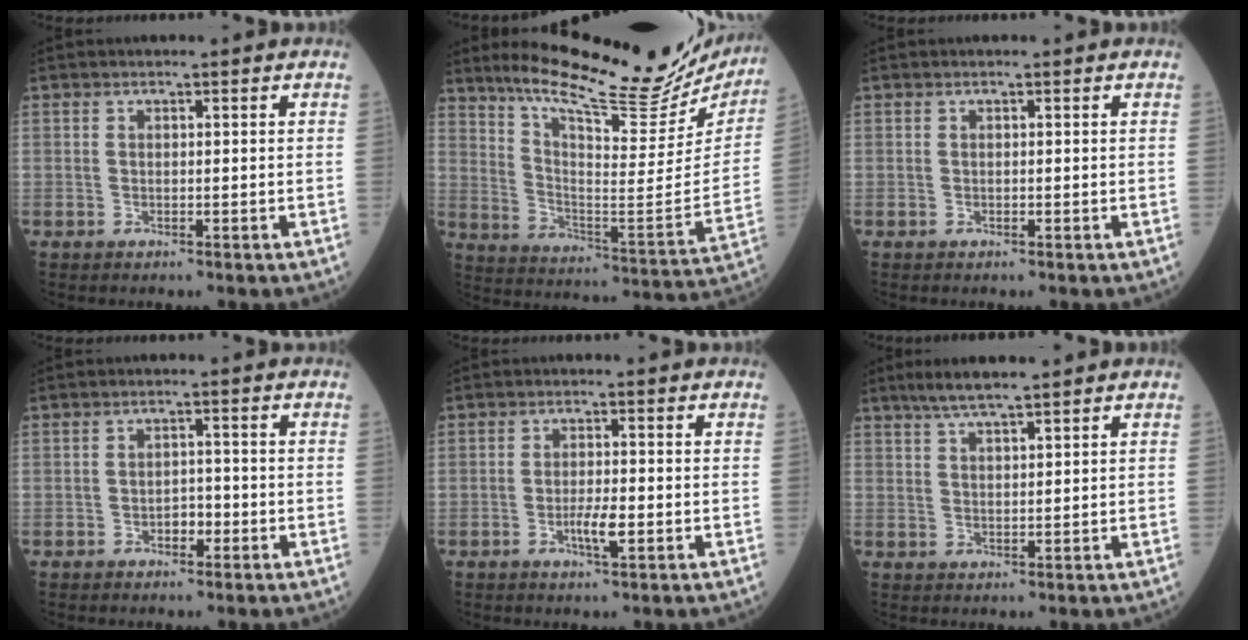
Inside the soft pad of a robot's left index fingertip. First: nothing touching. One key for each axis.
{"total": 26.5, "fx": 22.9, "fy": 4.3, "fz": 12.6, "tx": -0.203, "ty": -0.067, "tz": 0.312}
{"total": 0.0}
{"total": 2.0, "fx": -0.9, "fy": 1.1, "fz": 1.3, "tx": -0.017, "ty": 0.006, "tz": -0.016}
{"total": 3.0, "fx": -0.9, "fy": 0.5, "fz": 2.8, "tx": -0.056, "ty": -0.002, "tz": -0.015}
{"total": 5.5, "fx": 4.4, "fy": 0.2, "fz": 3.2, "tx": -0.065, "ty": 0.014, "tz": 0.082}